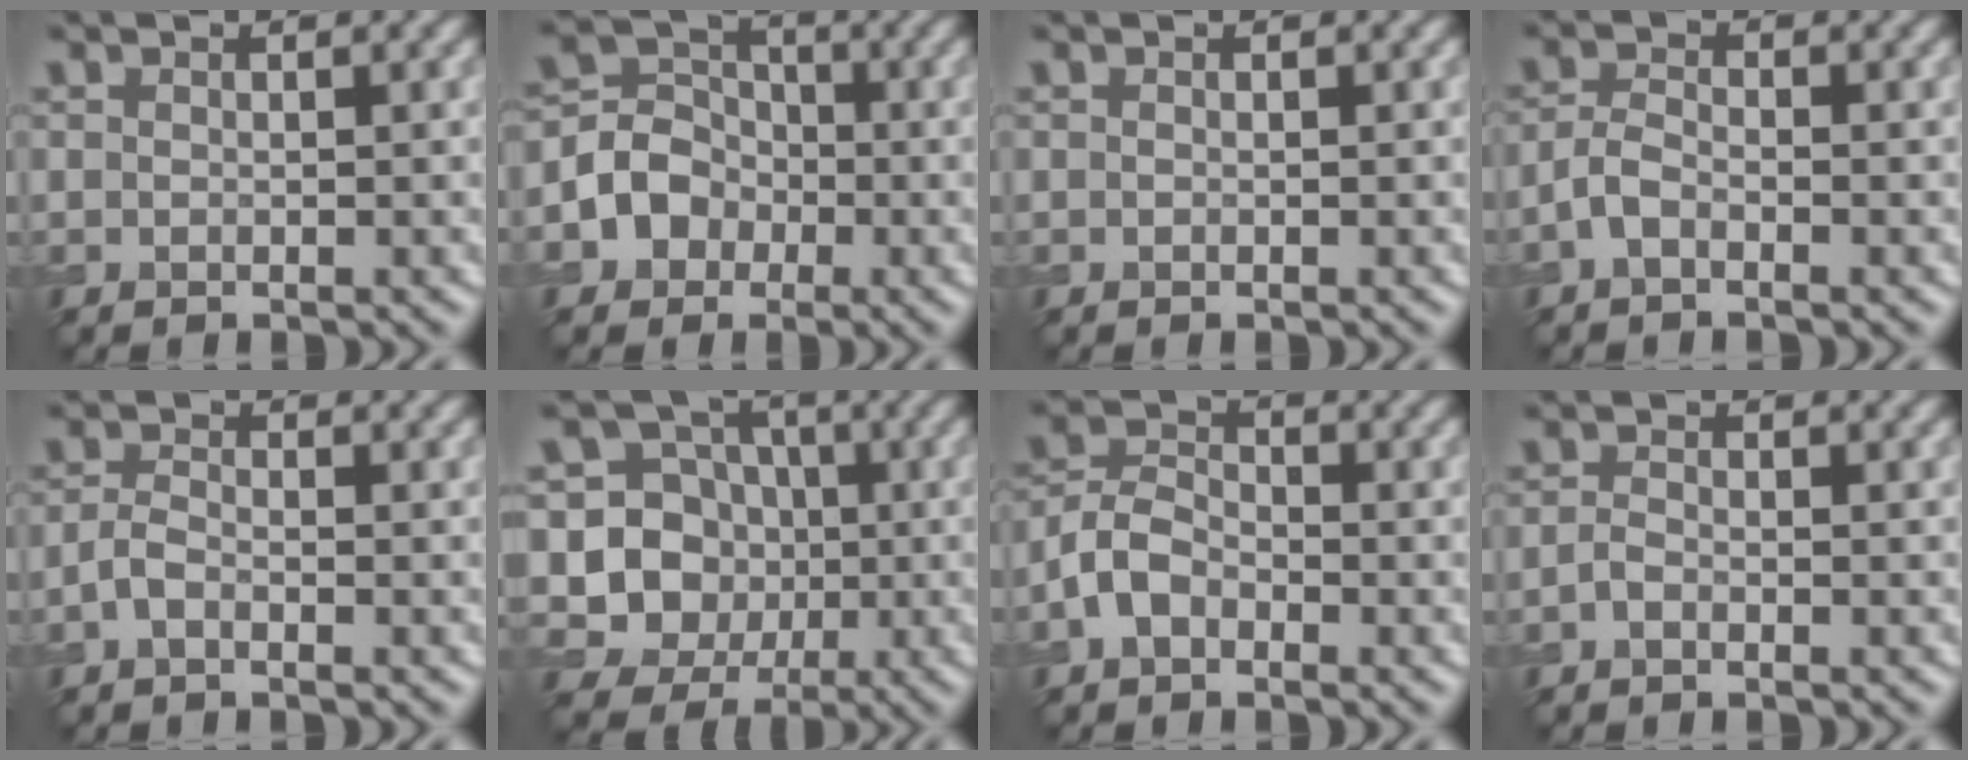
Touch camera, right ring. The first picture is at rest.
{"total": 4.4, "force": [-1.4, 3.9, 1.4], "torque": [-0.007, 0.007, -0.042]}
{"total": 0.0}
{"total": 1.8, "force": [-1.0, 0.8, 1.3], "torque": [-0.027, 0.004, -0.026]}
{"total": 1.5, "force": [-0.8, 0.6, 1.1], "torque": [-0.025, 0.002, -0.021]}
{"total": 9.0, "force": [-1.1, 8.6, 2.4], "torque": [-0.052, 0.016, -0.040]}
{"total": 3.3, "force": [-1.6, 2.2, 2.0], "torque": [-0.038, 0.009, -0.040]}
{"total": 0.9, "force": [-0.5, 0.4, 0.6], "torque": [-0.015, 0.000, -0.014]}